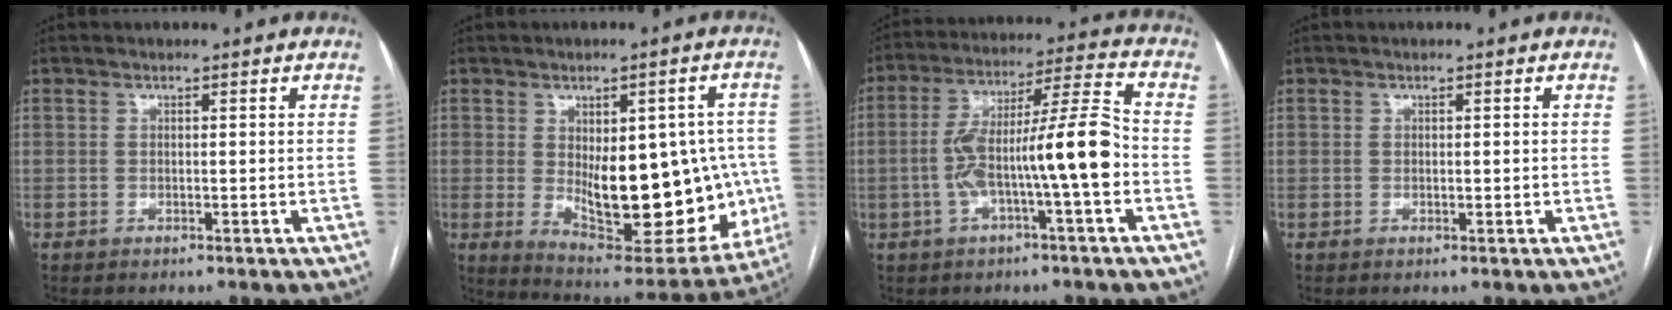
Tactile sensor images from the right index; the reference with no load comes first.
{"total": 20.7, "force": [-1.7, 8.8, 18.6], "torque": [-0.238, 0.005, 0.008]}
{"total": 13.3, "force": [-2.9, 0.6, 13.0], "torque": [-0.232, 0.026, -0.050]}
{"total": 0.6, "force": [0.0, 0.2, 0.5], "torque": [-0.009, -0.003, 0.003]}